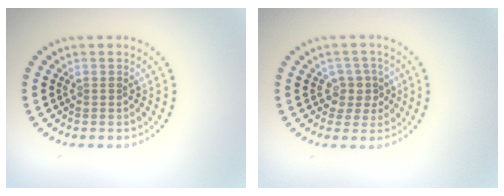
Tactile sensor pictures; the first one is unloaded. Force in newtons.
{"total": 2.2, "press": 1.9, "slide": 1.1}